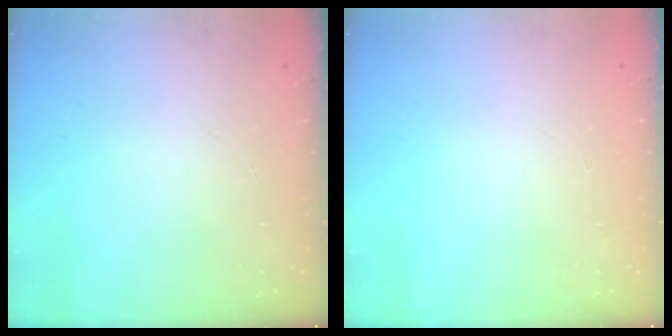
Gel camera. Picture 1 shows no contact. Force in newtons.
{"total": 0.0}